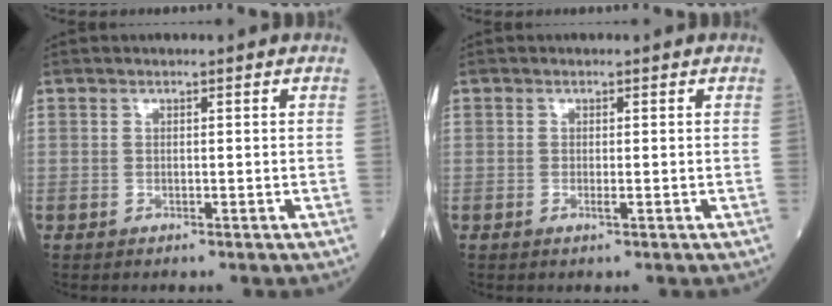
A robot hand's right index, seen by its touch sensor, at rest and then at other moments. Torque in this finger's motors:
{"motor_torque": [0.02, -0.05, 0.01, 0.00]}